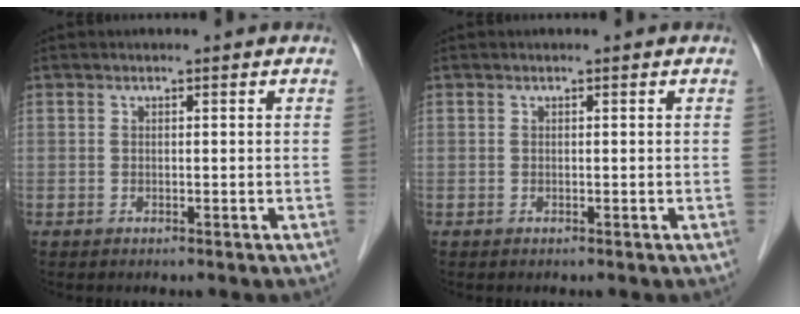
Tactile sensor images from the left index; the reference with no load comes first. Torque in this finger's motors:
{"motor_torque": [-0.02, -0.02, 0.02, 0.00]}